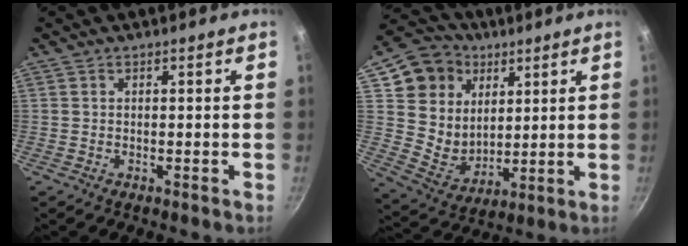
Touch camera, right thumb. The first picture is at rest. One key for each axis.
{"total": 14.7, "fx": 6.1, "fy": 12.2, "fz": 5.6, "tx": -0.062, "ty": -0.018, "tz": 0.118}